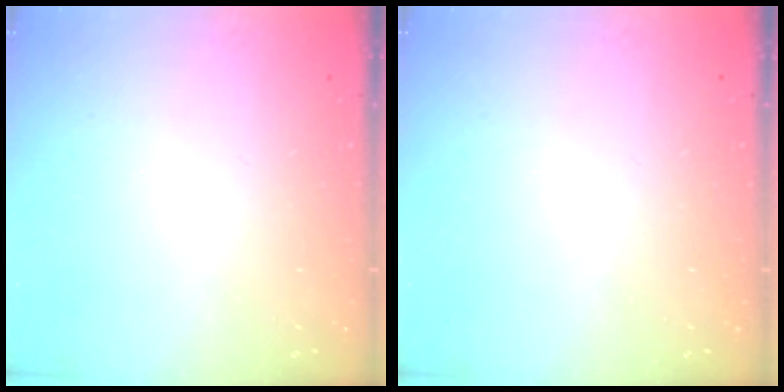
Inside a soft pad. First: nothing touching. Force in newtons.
{"total": 0.0}